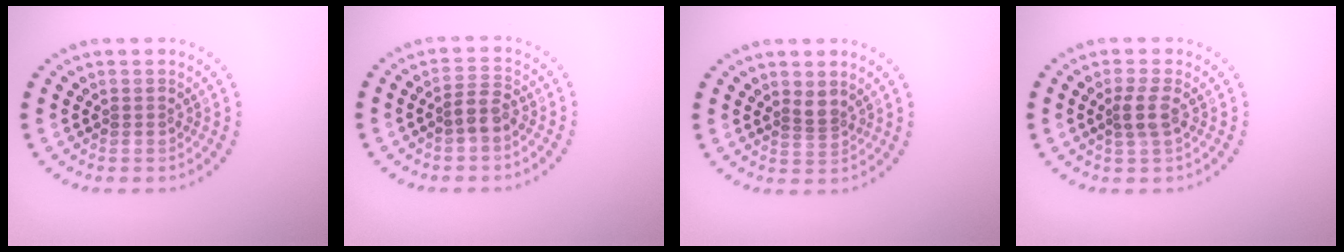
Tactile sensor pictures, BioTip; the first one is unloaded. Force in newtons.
{"total": 2.0, "press": 1.8, "slide": 0.9}
{"total": 0.9, "press": 0.6, "slide": 0.7}
{"total": 1.9, "press": 1.6, "slide": 1.0}